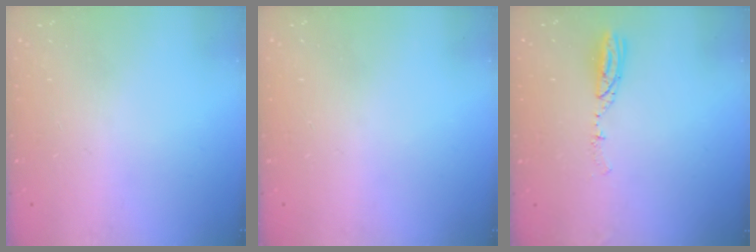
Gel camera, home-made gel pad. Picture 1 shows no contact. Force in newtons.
{"total": 13.4, "press": 3.0, "slide": 13.1}
{"total": 4.5, "press": 4.3, "slide": 1.0}